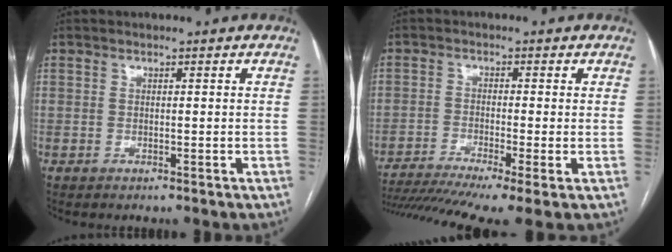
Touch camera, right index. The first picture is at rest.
{"total": 13.5, "force": [-9.7, 0.6, 9.4], "torque": [-0.163, -0.024, -0.156]}